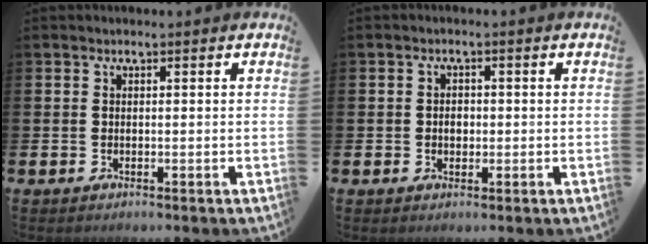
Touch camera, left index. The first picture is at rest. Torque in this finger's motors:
{"motor_torque": [0.05, 0.00, 0.00, 0.04]}